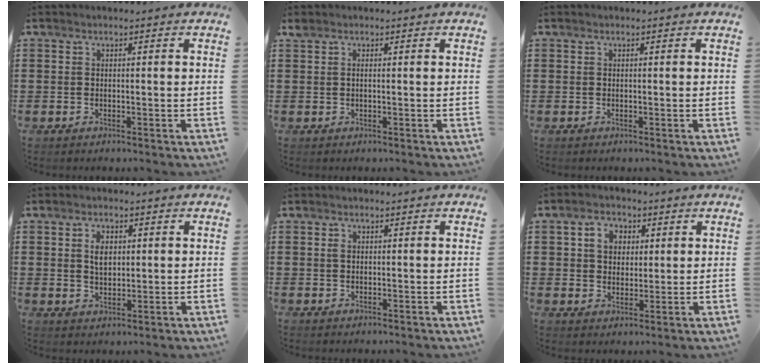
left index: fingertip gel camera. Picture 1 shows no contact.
{"total": 0.6, "force": [0.2, 0.3, 0.5], "torque": [-0.012, 0.001, 0.004]}
{"total": 0.0}
{"total": 3.5, "force": [0.9, 2.1, 2.7], "torque": [-0.042, 0.004, 0.012]}
{"total": 1.2, "force": [0.3, 0.8, 0.8], "torque": [-0.019, 0.005, 0.004]}
{"total": 4.7, "force": [1.6, 3.9, 2.0], "torque": [-0.042, 0.009, 0.022]}